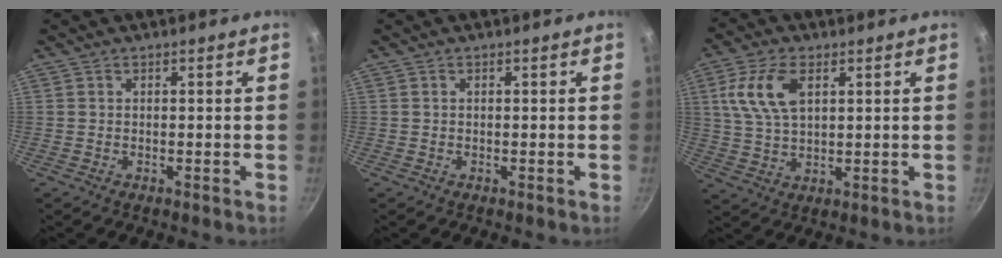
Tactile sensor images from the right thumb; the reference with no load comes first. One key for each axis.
{"total": 0.0}
{"total": 10.0, "fx": 3.3, "fy": 5.5, "fz": 7.7, "tx": -0.148, "ty": -0.001, "tz": 0.064}